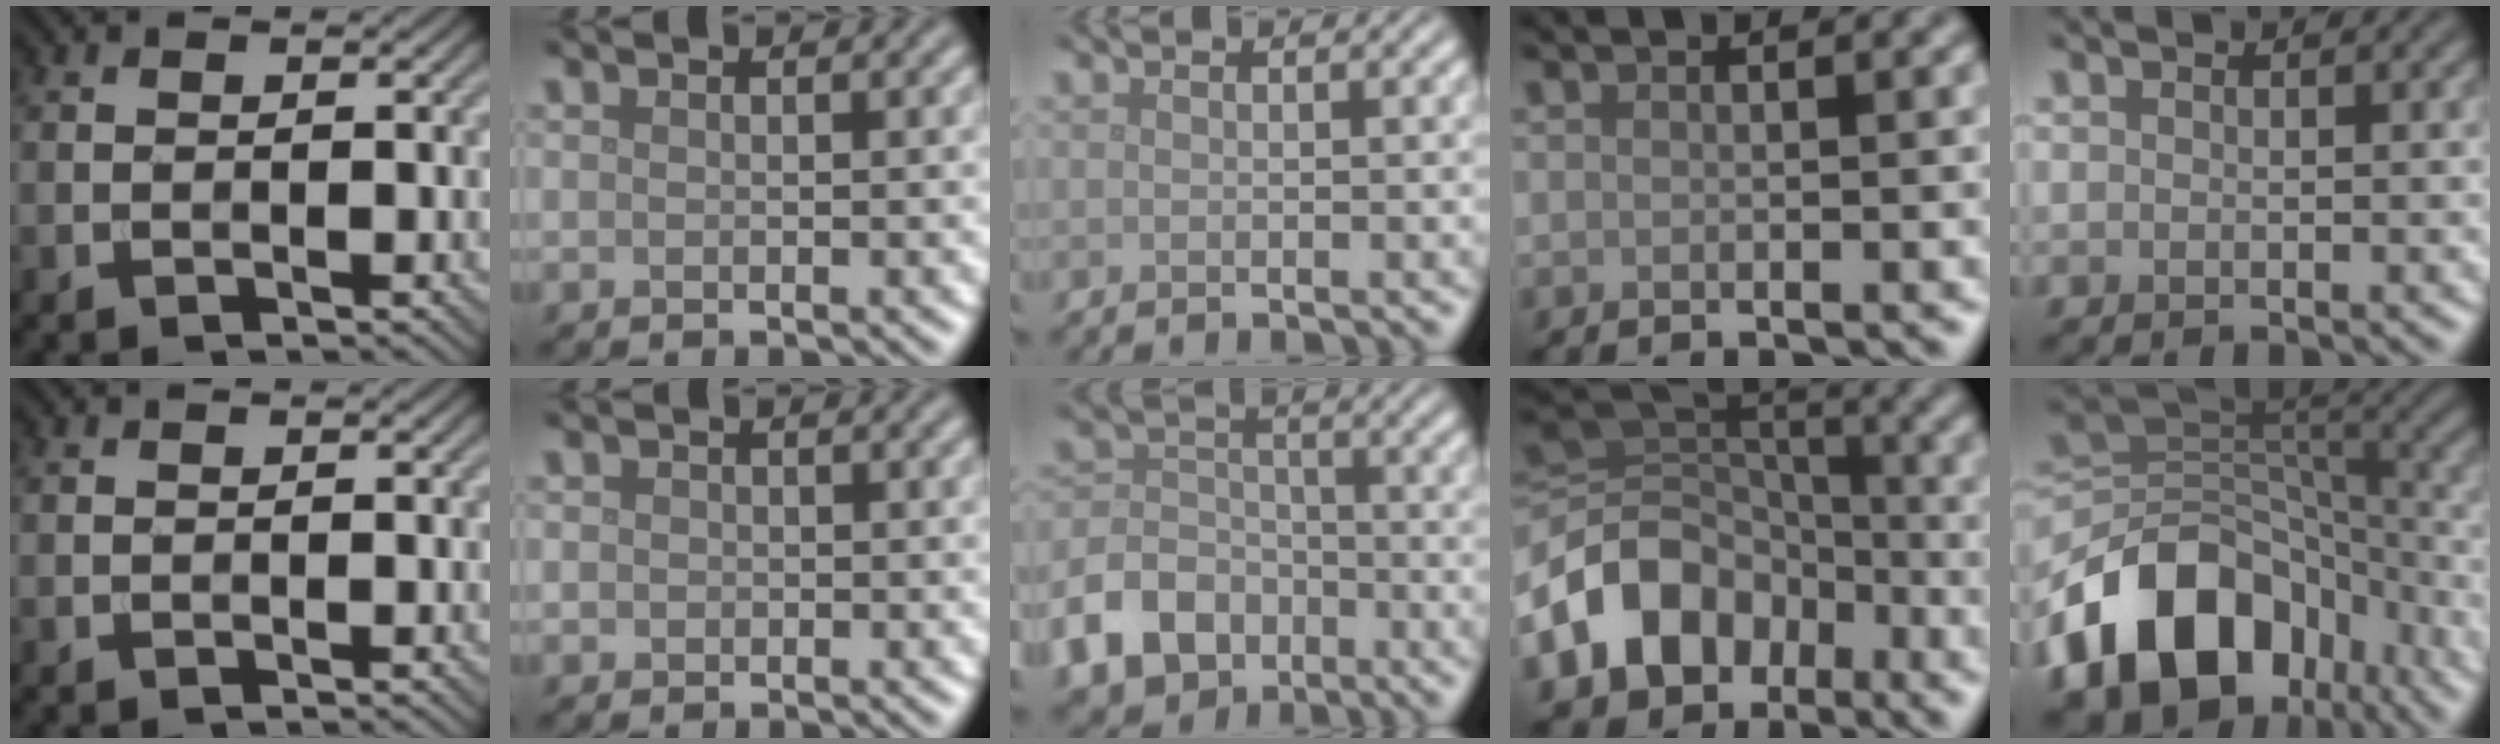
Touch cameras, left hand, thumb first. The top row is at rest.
{"index": {"total": 0.7, "force": [0.0, 0.7, 0.2], "torque": [0.000, -0.002, -0.002]}, "middle": {"total": 8.2, "force": [-4.6, 6.1, 3.1], "torque": [-0.058, -0.010, -0.100]}, "ring": {"total": 9.3, "force": [-4.3, 7.1, 4.2], "torque": [-0.072, 0.003, -0.090]}, "little": {"total": 14.1, "force": [-7.2, 9.6, 7.4], "torque": [-0.135, 0.006, -0.129]}}